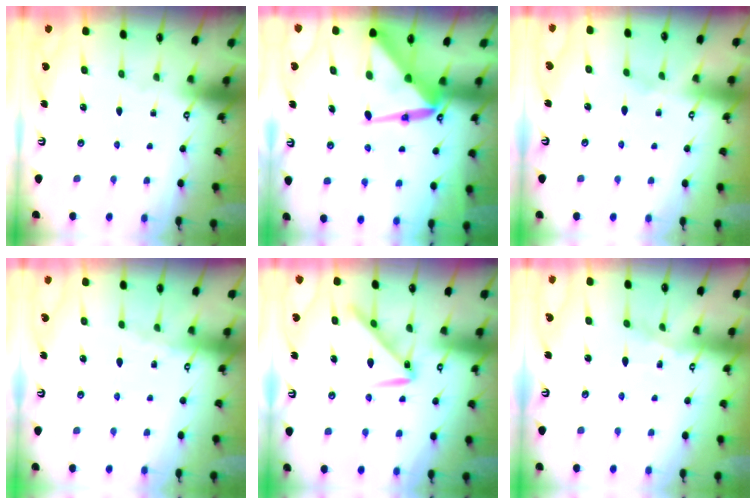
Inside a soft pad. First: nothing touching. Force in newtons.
{"total": 11.4, "press": 11.3, "slide": 1.1}
{"total": 2.8, "press": 2.8, "slide": 0.5}
{"total": 3.3, "press": 3.2, "slide": 0.5}
{"total": 10.3, "press": 10.3, "slide": 0.4}
{"total": 5.2, "press": 5.1, "slide": 0.4}